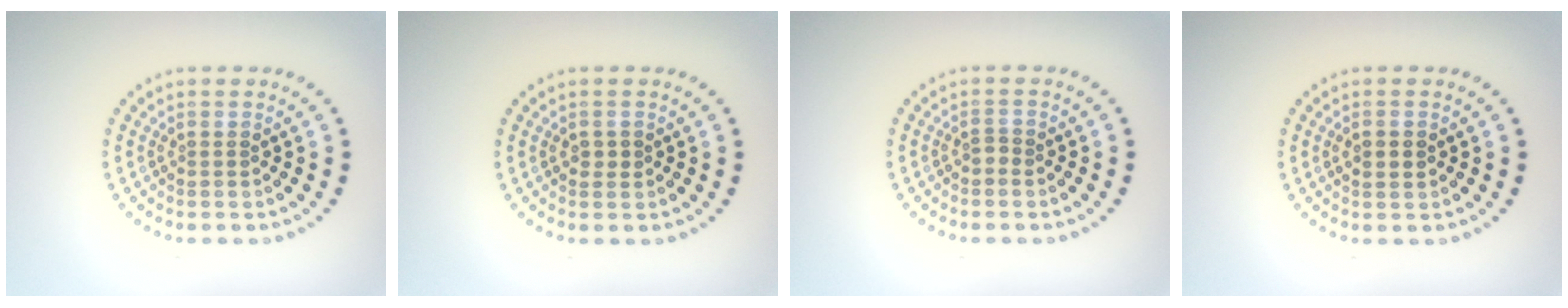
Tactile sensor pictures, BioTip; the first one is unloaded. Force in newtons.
{"total": 1.0, "press": 1.0, "slide": 0.1}
{"total": 0.9, "press": 0.5, "slide": 0.8}
{"total": 1.4, "press": 1.4, "slide": 0.1}